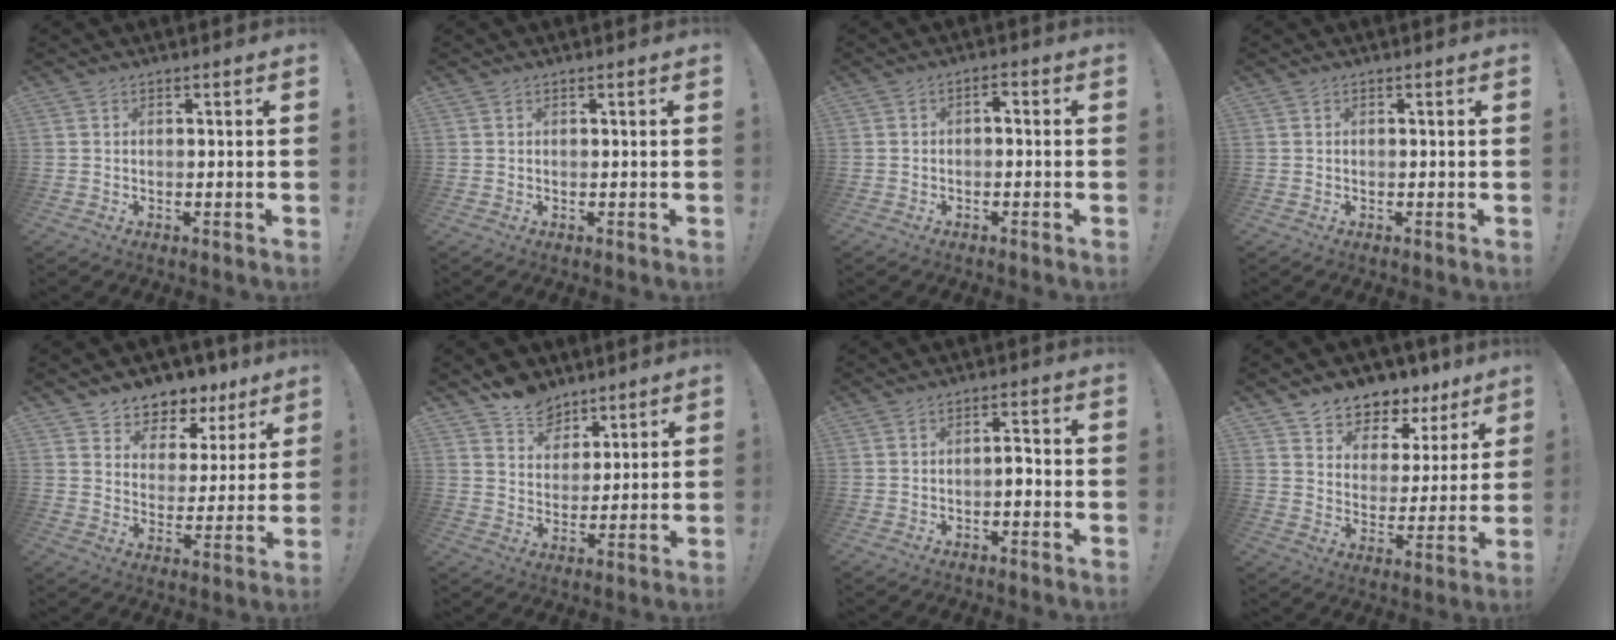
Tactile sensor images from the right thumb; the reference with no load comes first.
{"total": 0.0}
{"total": 1.9, "force": [-1.2, 0.8, 1.3], "torque": [-0.021, 0.008, -0.024]}
{"total": 0.0}
{"total": 6.6, "force": [5.0, 4.2, 0.9], "torque": [-0.015, -0.051, 0.095]}
{"total": 9.5, "force": [7.3, 5.8, 1.7], "torque": [-0.023, -0.059, 0.143]}
{"total": 3.1, "force": [-1.1, 1.0, 2.6], "torque": [-0.044, 0.010, -0.022]}
{"total": 6.8, "force": [5.2, 4.2, 1.2], "torque": [-0.013, -0.058, 0.096]}